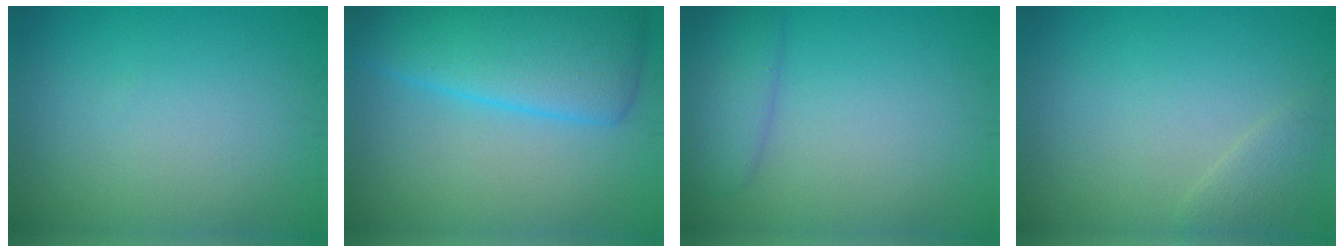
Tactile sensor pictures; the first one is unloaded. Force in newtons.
{"total": 8.5, "press": 8.5, "slide": 0.2}
{"total": 2.9, "press": 2.9, "slide": 0.3}
{"total": 1.6, "press": 1.6, "slide": 0.1}